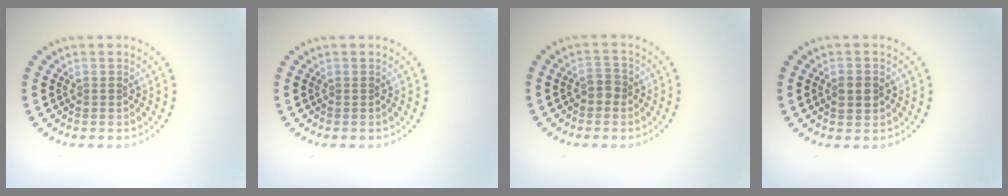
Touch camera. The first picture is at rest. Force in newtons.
{"total": 0.0}
{"total": 1.6, "press": 1.5, "slide": 0.5}
{"total": 2.4, "press": 2.4, "slide": 0.0}